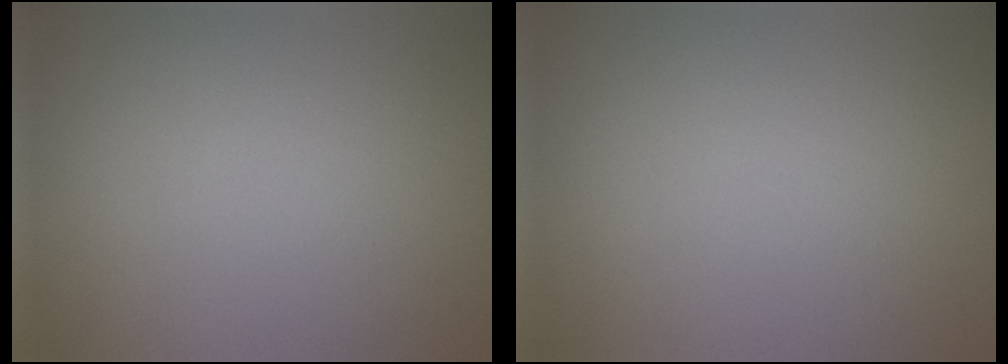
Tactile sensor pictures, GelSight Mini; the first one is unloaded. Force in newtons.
{"total": 0.0}